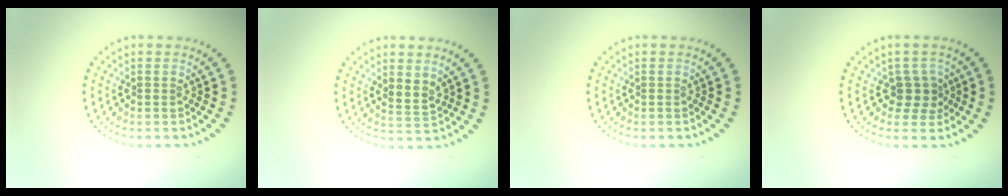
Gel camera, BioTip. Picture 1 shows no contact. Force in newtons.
{"total": 1.8, "press": 1.4, "slide": 1.2}
{"total": 0.0}
{"total": 2.3, "press": 1.8, "slide": 1.3}